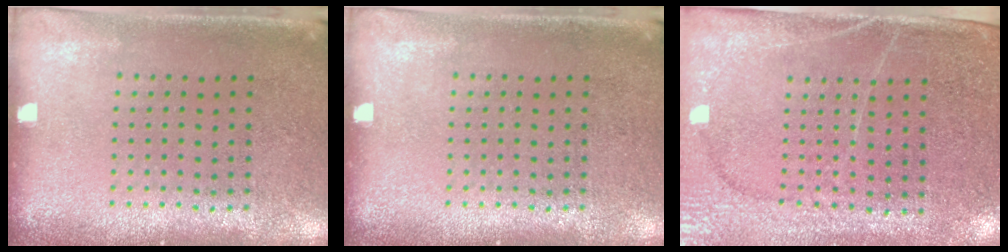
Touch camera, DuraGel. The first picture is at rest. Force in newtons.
{"total": 0.0}
{"total": 3.0, "press": 2.7, "slide": 1.5}